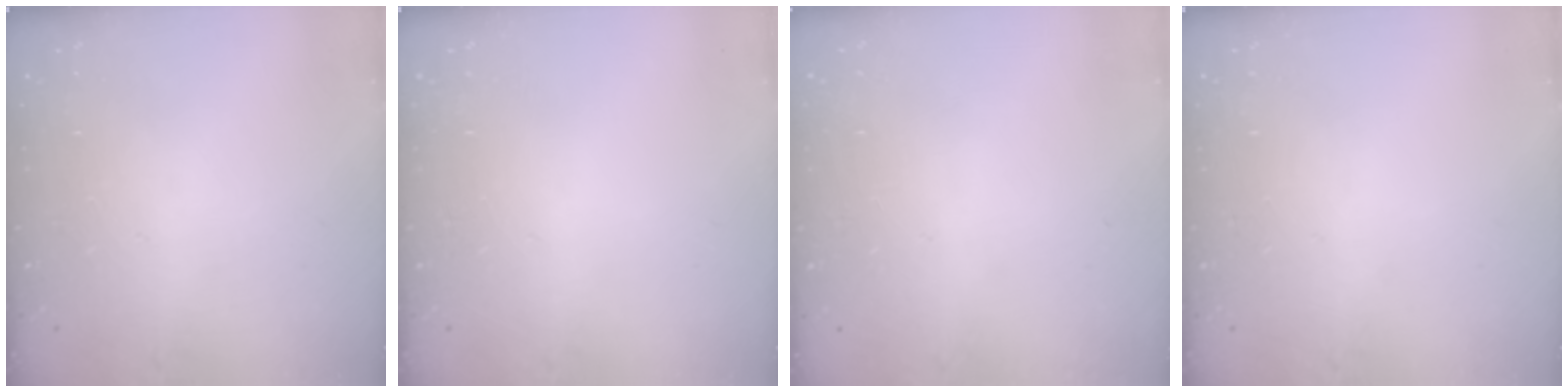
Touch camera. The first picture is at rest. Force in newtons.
{"total": 0.0}
{"total": 0.0}
{"total": 0.0}